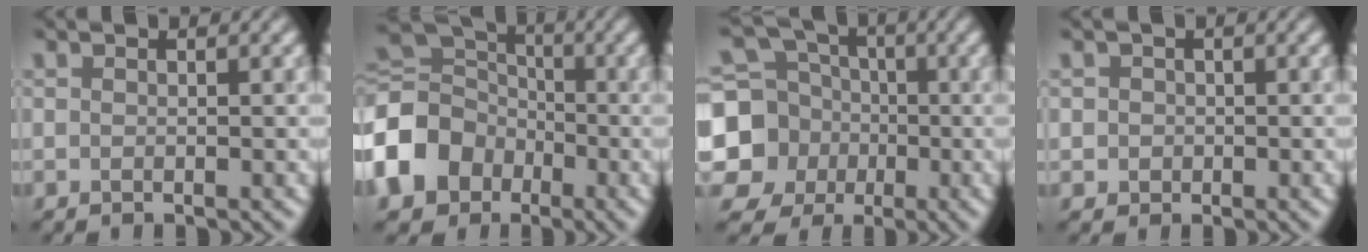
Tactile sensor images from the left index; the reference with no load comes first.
{"total": 10.7, "force": [-3.5, 8.7, 5.0], "torque": [-0.140, -0.010, -0.085]}
{"total": 10.5, "force": [-1.5, 9.6, 3.8], "torque": [-0.116, -0.017, -0.054]}
{"total": 1.4, "force": [0.1, 1.3, 0.3], "torque": [0.008, 0.000, 0.002]}